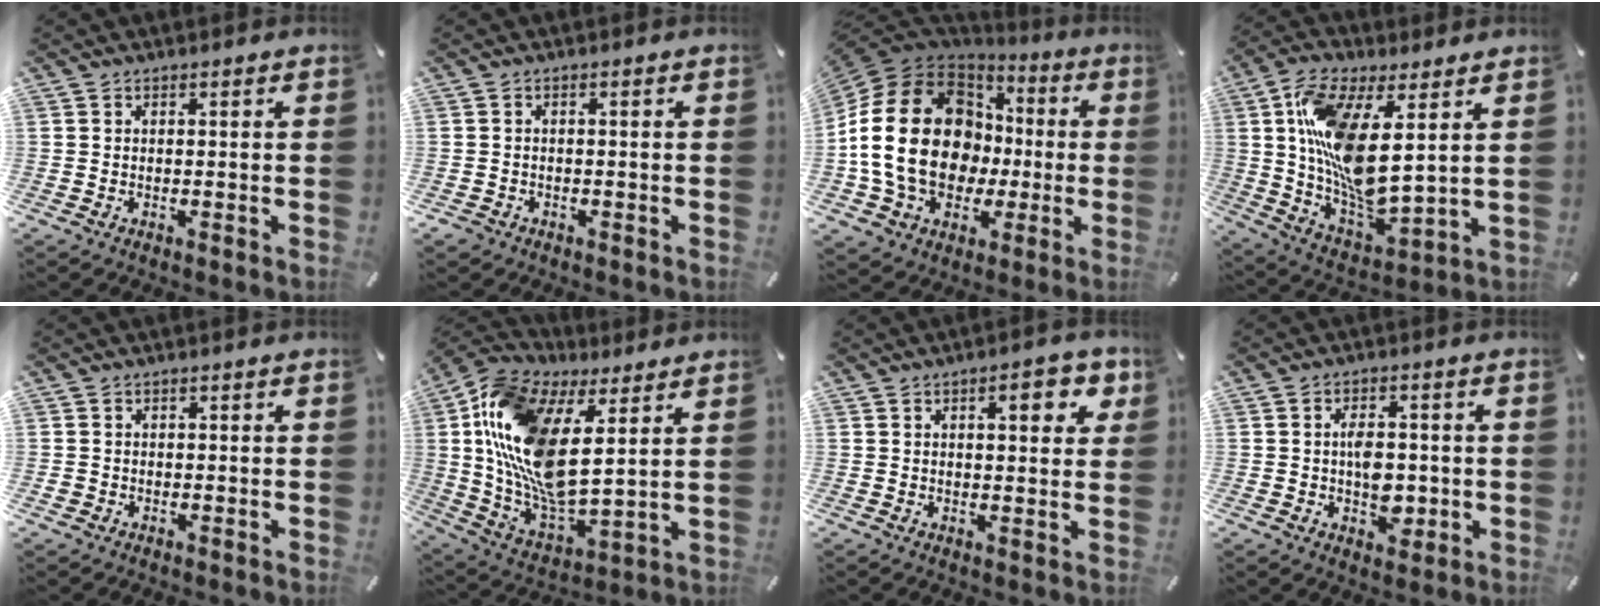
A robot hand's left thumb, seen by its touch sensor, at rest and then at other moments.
{"total": 1.6, "force": [-0.9, 1.3, 0.4], "torque": [-0.008, 0.006, -0.021]}
{"total": 24.2, "force": [-0.8, 18.5, 15.6], "torque": [-0.328, 0.012, -0.004]}
{"total": 16.4, "force": [5.7, 6.9, 13.8], "torque": [-0.287, -0.034, 0.100]}
{"total": 1.4, "force": [-0.2, 1.3, 0.2], "torque": [-0.004, 0.005, -0.008]}
{"total": 17.9, "force": [5.9, 9.6, 13.9], "torque": [-0.339, -0.048, 0.100]}
{"total": 7.6, "force": [3.1, 3.2, 6.1], "torque": [-0.076, -0.008, 0.043]}
{"total": 7.2, "force": [-0.8, 4.9, 5.2], "torque": [-0.060, 0.001, -0.015]}